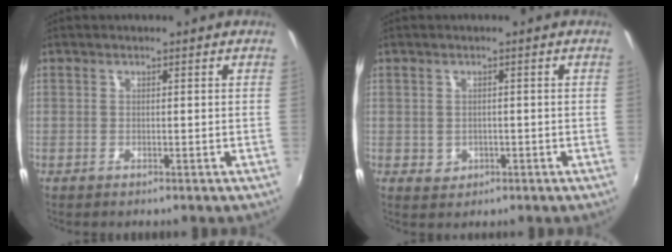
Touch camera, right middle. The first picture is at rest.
{"total": 2.1, "force": [-0.2, 2.0, 0.6], "torque": [-0.010, 0.002, 0.002]}